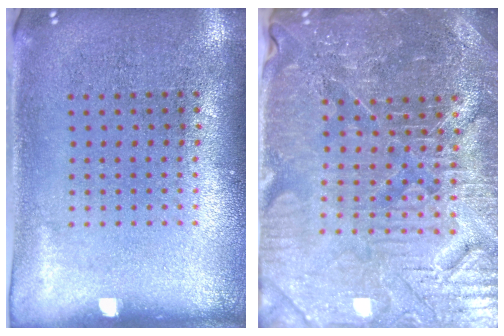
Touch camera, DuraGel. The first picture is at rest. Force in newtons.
{"total": 5.0, "press": 4.7, "slide": 1.7}